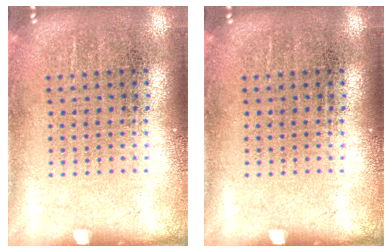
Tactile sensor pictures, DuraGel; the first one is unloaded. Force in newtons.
{"total": 0.0}